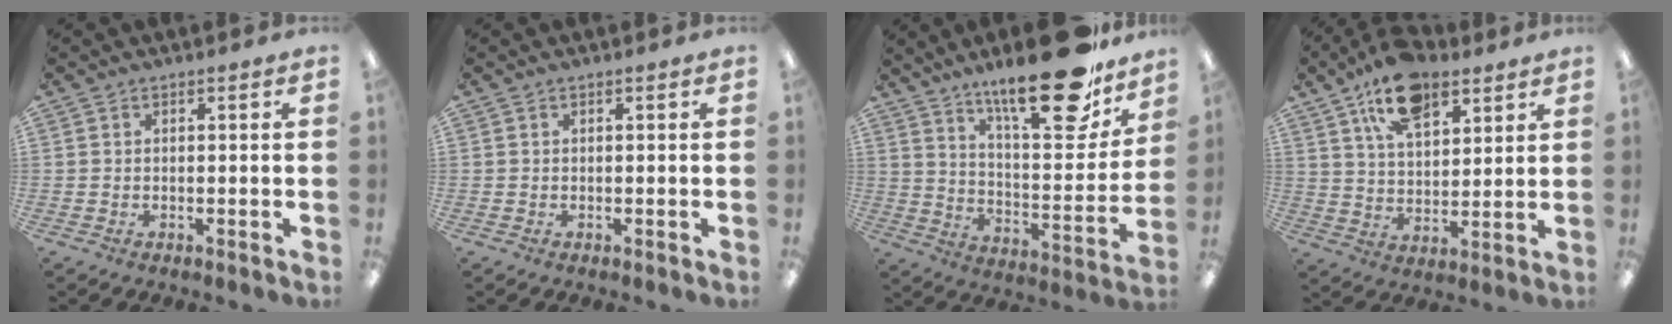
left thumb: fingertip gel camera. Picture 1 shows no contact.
{"total": 0.0}
{"total": 24.5, "force": [17.8, 7.1, 15.3], "torque": [-0.221, -0.117, 0.288]}
{"total": 14.3, "force": [9.1, 7.7, 8.0], "torque": [-0.126, -0.033, 0.164]}